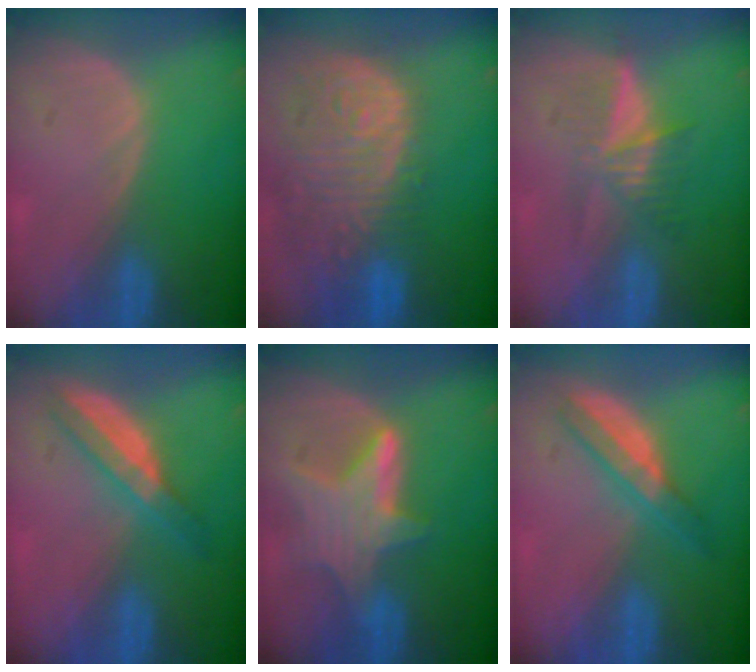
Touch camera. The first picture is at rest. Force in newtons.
{"total": 14.2, "press": 11.7, "slide": 8.1}
{"total": 5.2, "press": 4.8, "slide": 1.8}
{"total": 6.2, "press": 5.4, "slide": 3.1}
{"total": 6.8, "press": 6.6, "slide": 1.7}
{"total": 4.8, "press": 4.8, "slide": 0.7}